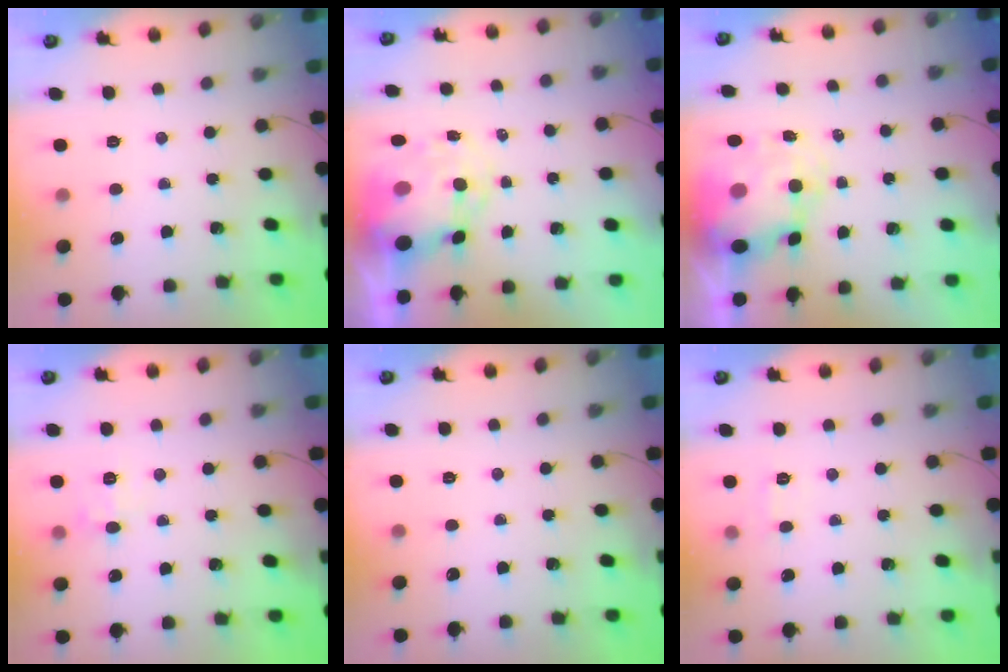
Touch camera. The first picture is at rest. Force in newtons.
{"total": 10.6, "press": 10.3, "slide": 2.6}
{"total": 7.7, "press": 7.4, "slide": 2.1}
{"total": 7.1, "press": 6.9, "slide": 1.7}
{"total": 0.0}
{"total": 5.9, "press": 5.7, "slide": 1.6}